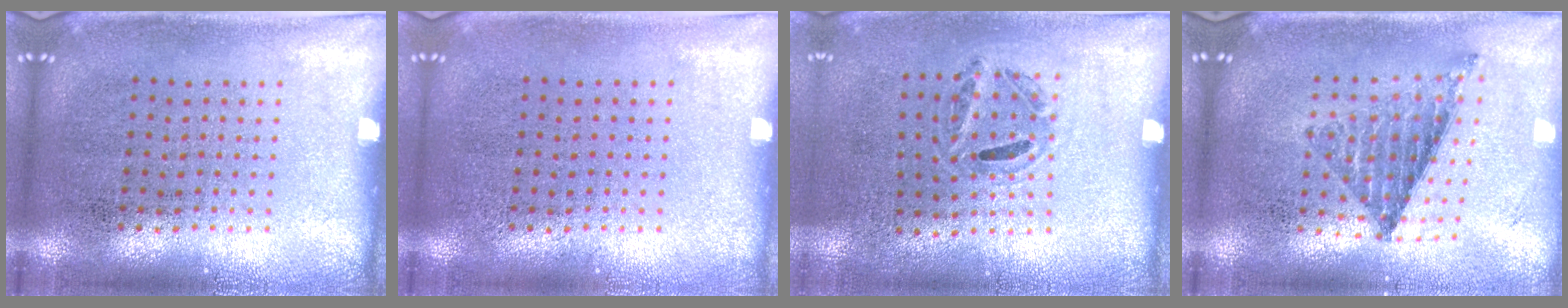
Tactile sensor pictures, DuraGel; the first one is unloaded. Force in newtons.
{"total": 0.0}
{"total": 1.2, "press": 0.8, "slide": 0.9}
{"total": 0.8, "press": 0.8, "slide": 0.2}